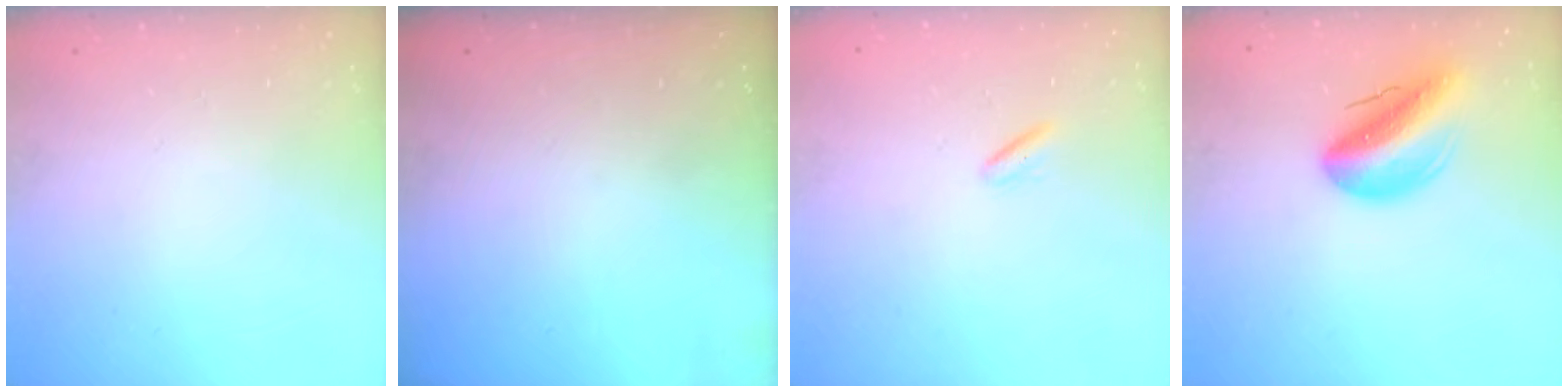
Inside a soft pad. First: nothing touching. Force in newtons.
{"total": 0.0}
{"total": 2.1, "press": 2.0, "slide": 0.8}
{"total": 14.7, "press": 14.0, "slide": 4.5}